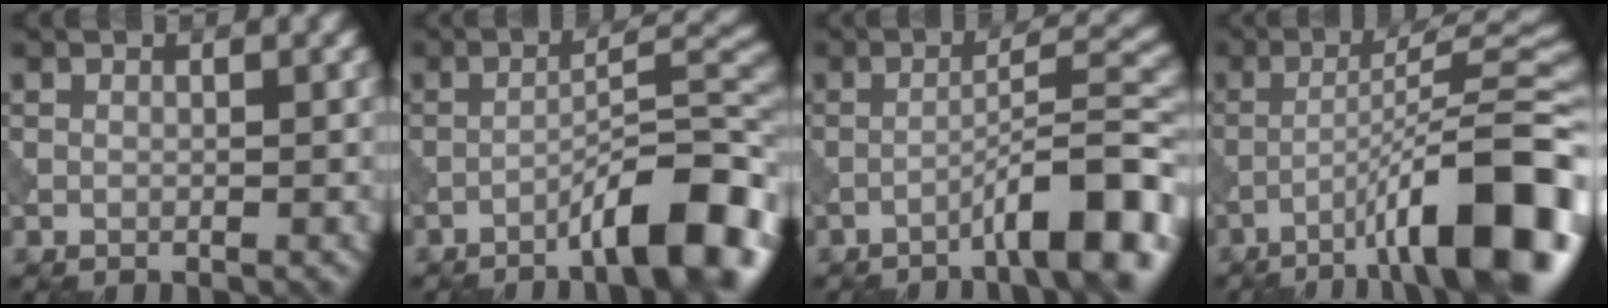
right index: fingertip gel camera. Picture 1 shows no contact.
{"total": 9.4, "force": [-5.6, 1.9, 7.4], "torque": [-0.103, 0.019, -0.089]}
{"total": 8.0, "force": [-4.9, 1.2, 6.2], "torque": [-0.086, 0.023, -0.079]}
{"total": 13.4, "force": [-6.9, 2.5, 11.2], "torque": [-0.158, 0.020, -0.103]}